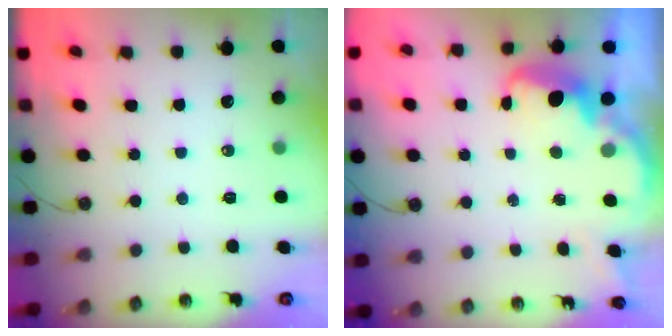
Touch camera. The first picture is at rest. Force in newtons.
{"total": 3.1, "press": 3.1, "slide": 0.7}